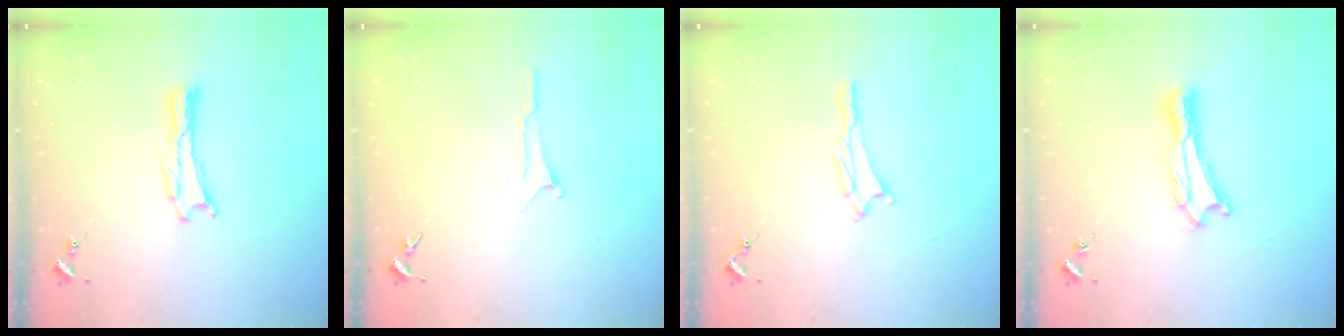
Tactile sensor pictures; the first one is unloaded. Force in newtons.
{"total": 0.0}
{"total": 1.1, "press": 1.0, "slide": 0.1}
{"total": 1.5, "press": 1.4, "slide": 0.2}